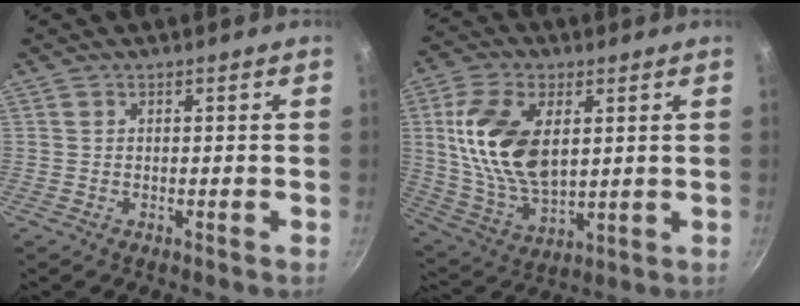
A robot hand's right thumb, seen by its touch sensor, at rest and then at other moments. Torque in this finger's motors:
{"motor_torque": [1.84, 2.67, 1.42, 0.18, 0.23]}